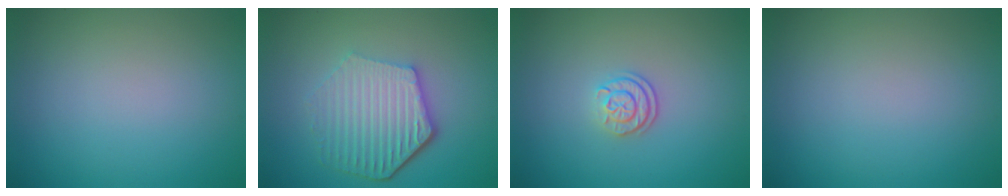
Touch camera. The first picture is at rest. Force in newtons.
{"total": 6.0, "press": 4.5, "slide": 3.9}
{"total": 2.3, "press": 1.7, "slide": 1.5}
{"total": 0.0}